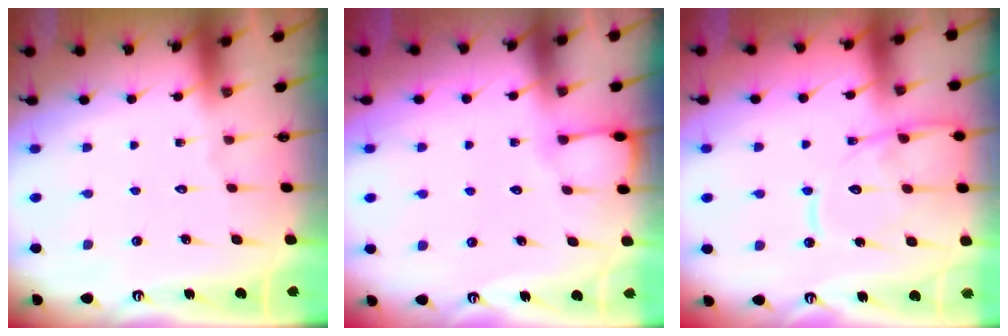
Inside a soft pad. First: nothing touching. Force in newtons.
{"total": 3.6, "press": 3.6, "slide": 0.4}
{"total": 14.1, "press": 14.0, "slide": 1.2}